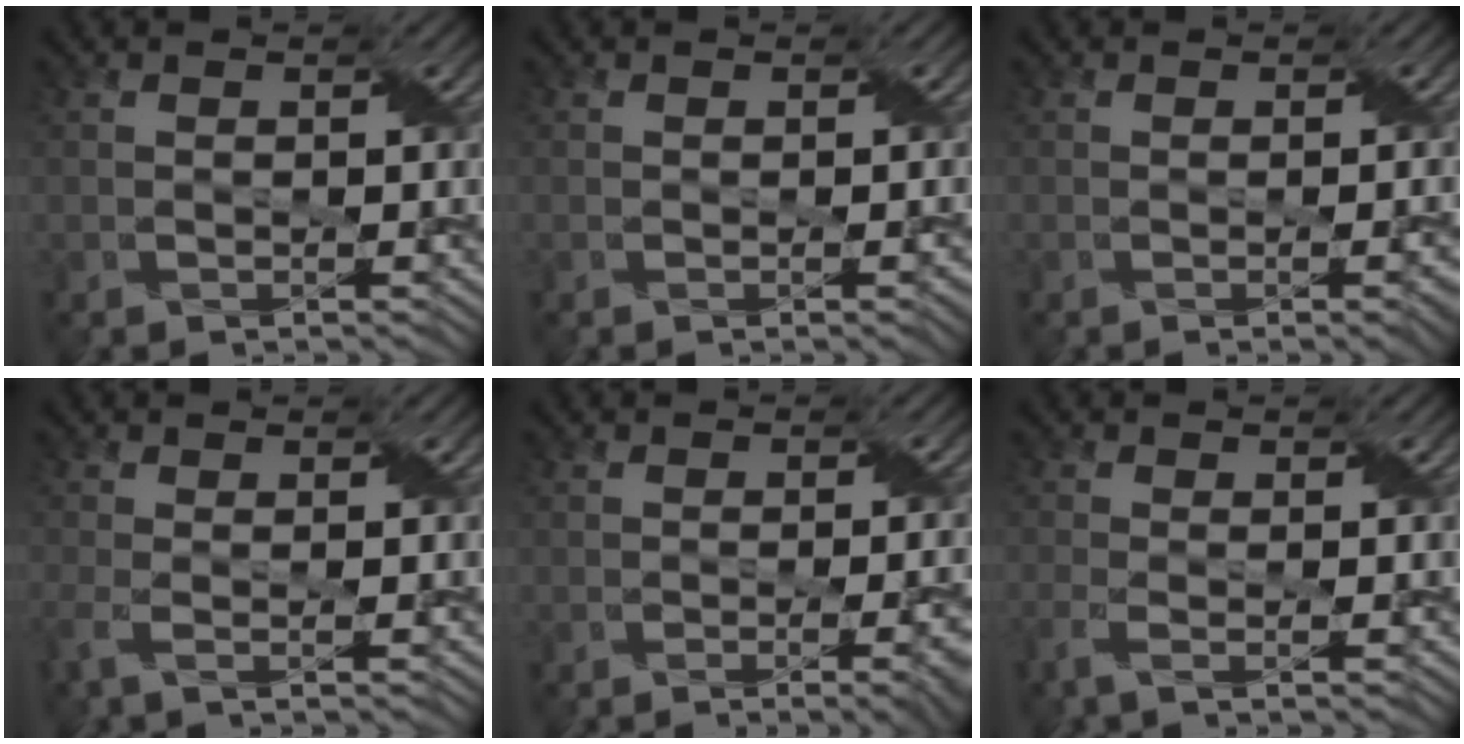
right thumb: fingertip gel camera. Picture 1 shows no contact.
{"total": 1.5, "force": [-0.2, 0.5, 1.4], "torque": [-0.014, 0.002, -0.006]}
{"total": 2.6, "force": [-0.4, 0.8, 2.5], "torque": [-0.025, 0.002, -0.007]}
{"total": 2.2, "force": [-0.7, 0.5, 2.0], "torque": [-0.045, -0.006, -0.024]}
{"total": 5.0, "force": [-2.0, 1.4, 4.4], "torque": [-0.048, -0.004, -0.023]}
{"total": 2.4, "force": [-1.1, 0.6, 2.1], "torque": [-0.040, -0.003, -0.035]}